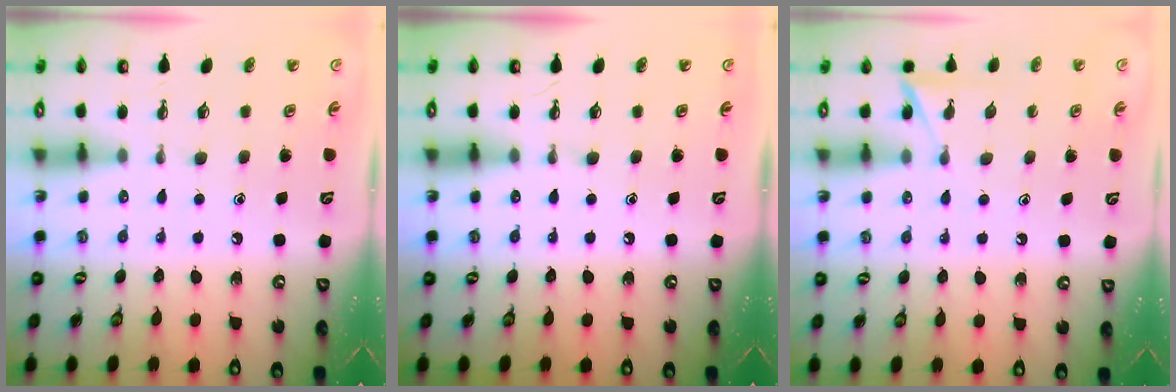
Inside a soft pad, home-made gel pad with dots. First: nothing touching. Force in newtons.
{"total": 0.0}
{"total": 5.4, "press": 5.3, "slide": 0.6}